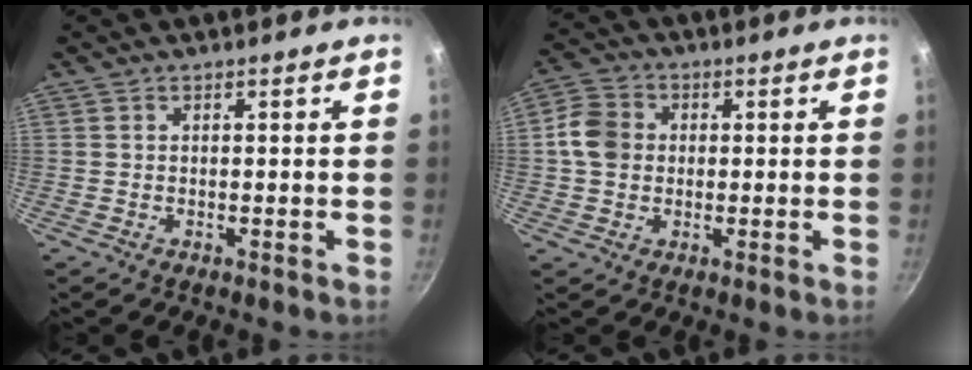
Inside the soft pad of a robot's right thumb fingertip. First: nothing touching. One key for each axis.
{"total": 6.9, "fx": 0.3, "fy": 5.9, "fz": 3.7, "tx": -0.051, "ty": 0.011, "tz": -0.010}